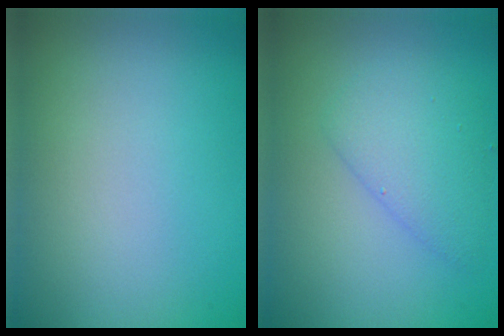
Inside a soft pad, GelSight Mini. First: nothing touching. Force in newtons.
{"total": 3.2, "press": 3.2, "slide": 0.1}